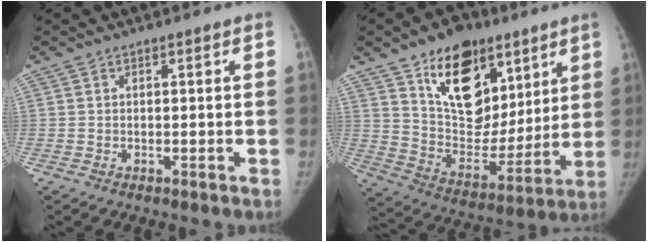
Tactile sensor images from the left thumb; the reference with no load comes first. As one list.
[{"total": 21.9, "force": [11.7, 13.8, 12.3], "torque": [-0.135, -0.052, 0.199]}]